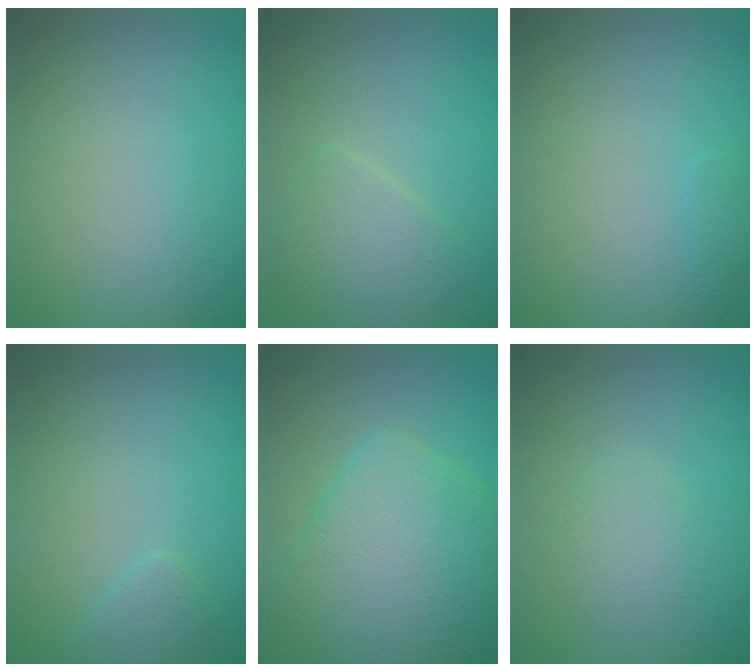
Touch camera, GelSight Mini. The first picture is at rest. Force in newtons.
{"total": 2.4, "press": 2.4, "slide": 0.1}
{"total": 0.6, "press": 0.6, "slide": 0.0}
{"total": 1.2, "press": 1.2, "slide": 0.1}
{"total": 8.3, "press": 8.3, "slide": 0.2}
{"total": 1.4, "press": 1.4, "slide": 0.0}